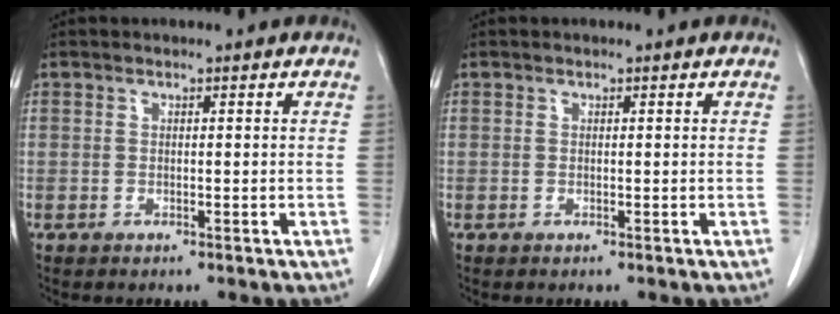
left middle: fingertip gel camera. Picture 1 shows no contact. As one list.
[{"total": 0.0}]